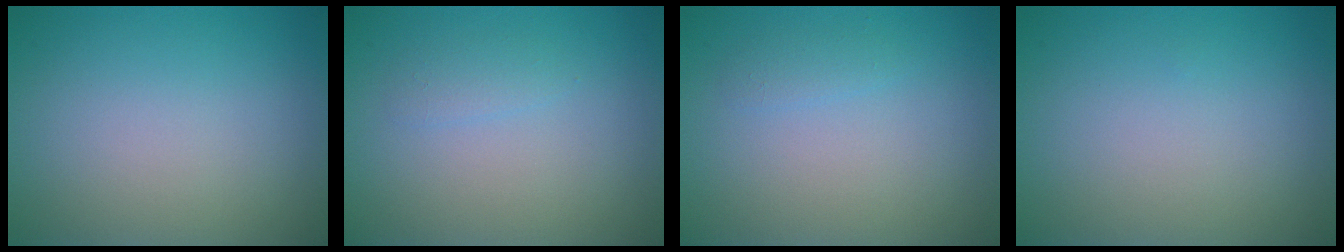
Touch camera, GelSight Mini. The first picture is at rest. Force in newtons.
{"total": 1.0, "press": 1.0, "slide": 0.0}
{"total": 0.9, "press": 0.9, "slide": 0.0}
{"total": 0.0}